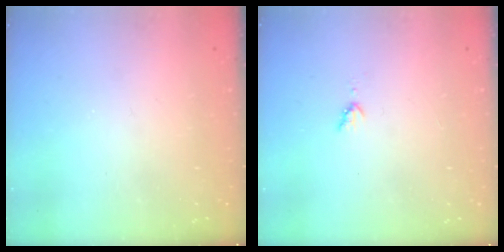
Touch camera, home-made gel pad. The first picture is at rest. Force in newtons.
{"total": 3.8, "press": 3.7, "slide": 0.6}